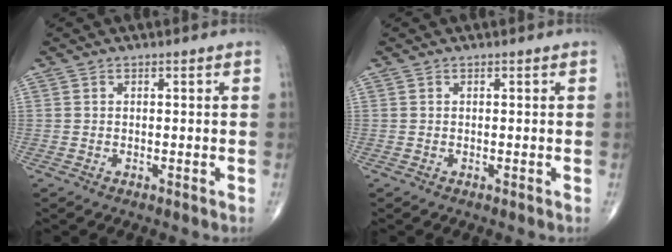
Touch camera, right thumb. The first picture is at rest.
{"total": 0.0}